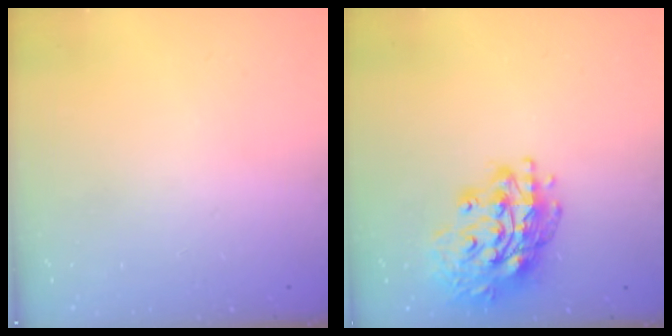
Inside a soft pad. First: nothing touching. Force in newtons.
{"total": 17.4, "press": 17.3, "slide": 1.8}